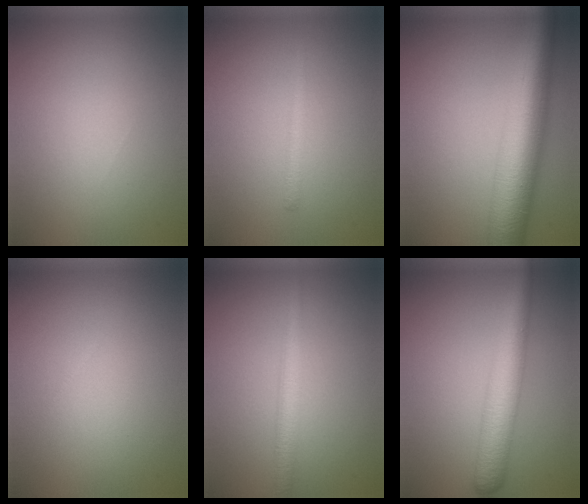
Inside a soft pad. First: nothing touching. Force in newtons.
{"total": 1.1, "press": 1.1, "slide": 0.1}
{"total": 9.9, "press": 9.9, "slide": 0.1}
{"total": 0.0}
{"total": 2.7, "press": 2.7, "slide": 0.1}
{"total": 5.8, "press": 5.8, "slide": 0.1}